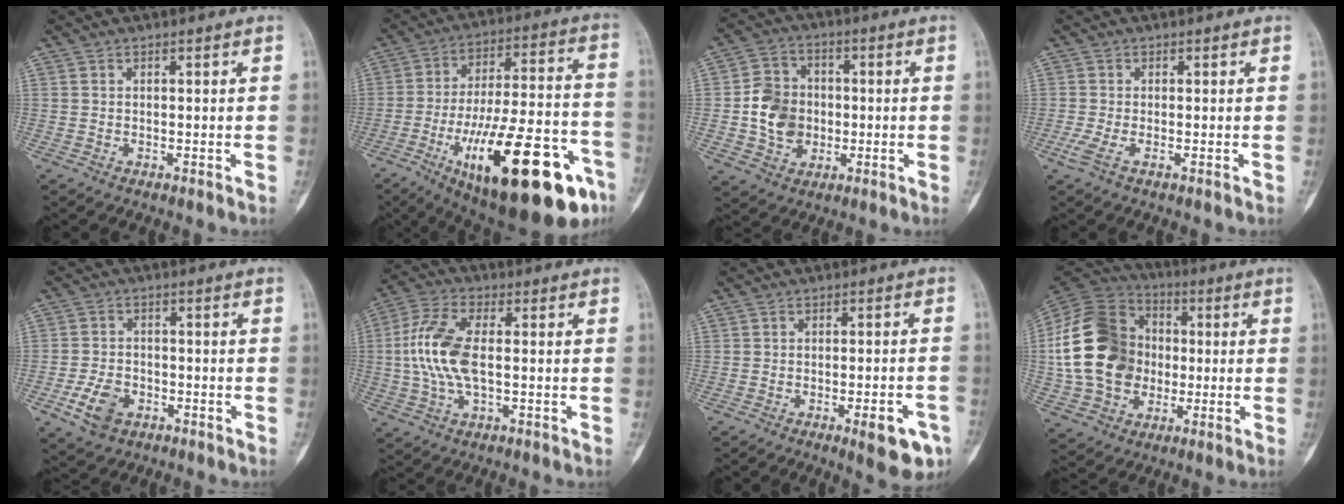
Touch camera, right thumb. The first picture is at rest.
{"total": 30.6, "force": [-13.7, 9.8, 25.6], "torque": [-0.357, 0.051, -0.199]}
{"total": 10.4, "force": [-0.9, 8.7, 5.6], "torque": [-0.075, 0.011, -0.017]}
{"total": 1.9, "force": [-0.8, 0.3, 1.7], "torque": [-0.056, -0.009, -0.023]}
{"total": 6.7, "force": [-3.0, 4.5, 3.9], "torque": [-0.071, 0.013, -0.051]}
{"total": 11.5, "force": [-0.1, 5.5, 10.1], "torque": [-0.229, 0.015, -0.004]}
{"total": 8.2, "force": [-3.9, 2.3, 6.8], "torque": [-0.078, 0.014, -0.044]}
{"total": 21.2, "force": [-0.4, 16.9, 12.7], "torque": [-0.228, 0.024, -0.006]}